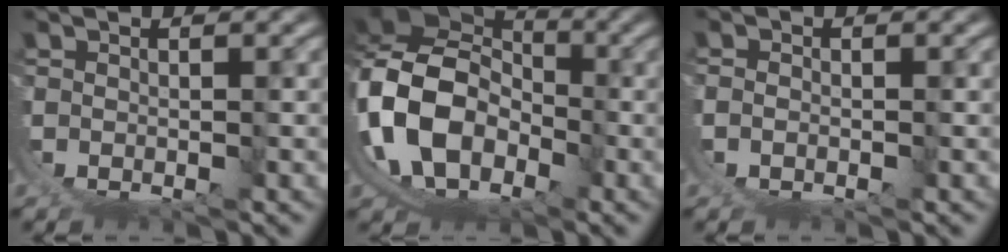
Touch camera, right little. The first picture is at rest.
{"total": 17.1, "force": [1.4, 13.9, 9.9], "torque": [-0.262, -0.056, 0.036]}
{"total": 1.8, "force": [-0.1, 1.6, 0.8], "torque": [-0.027, -0.004, -0.001]}